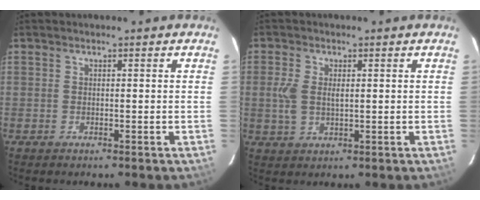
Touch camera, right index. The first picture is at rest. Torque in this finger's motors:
{"motor_torque": [0.22, 0.07, 0.12, 0.06]}